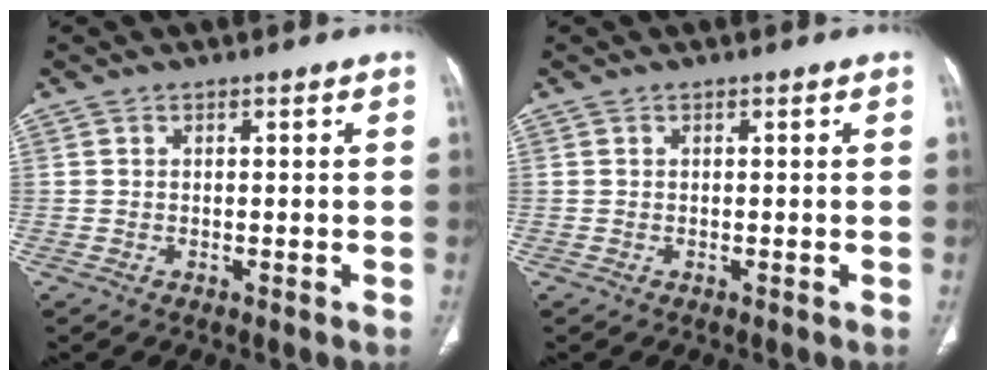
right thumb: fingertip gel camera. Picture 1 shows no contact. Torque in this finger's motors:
{"motor_torque": [0.10, 0.10, -0.05, 0.05, 0.00]}